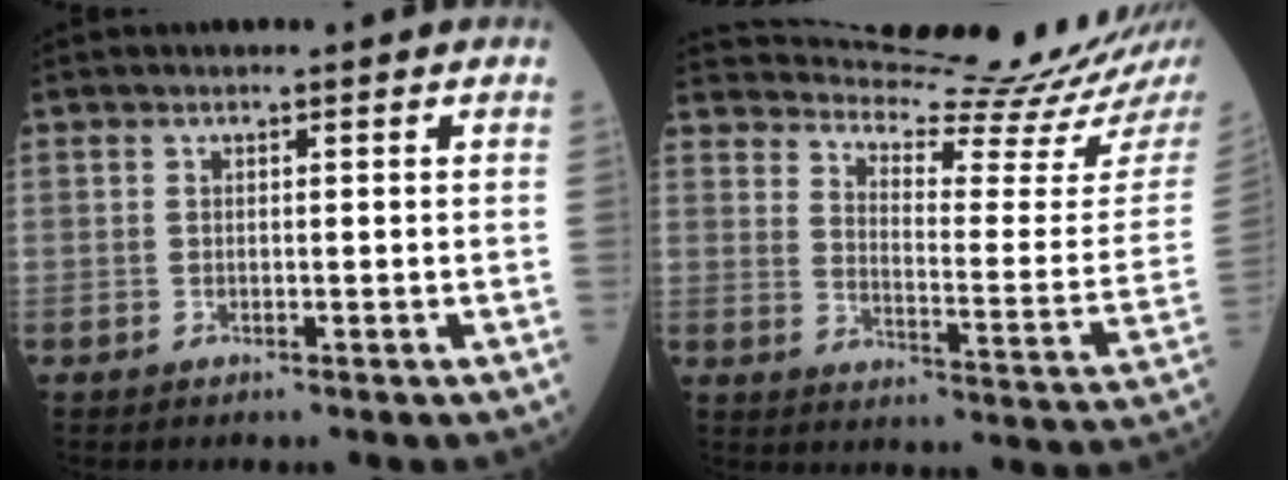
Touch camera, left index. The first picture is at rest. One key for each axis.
{"total": 20.2, "fx": 19.2, "fy": -1.5, "fz": 6.1, "tx": -0.108, "ty": -0.112, "tz": 0.255}